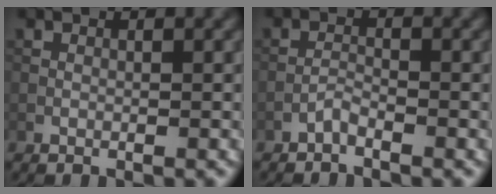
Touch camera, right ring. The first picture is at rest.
{"total": 1.0, "force": [-0.9, 0.1, 0.3], "torque": [-0.006, 0.005, -0.021]}